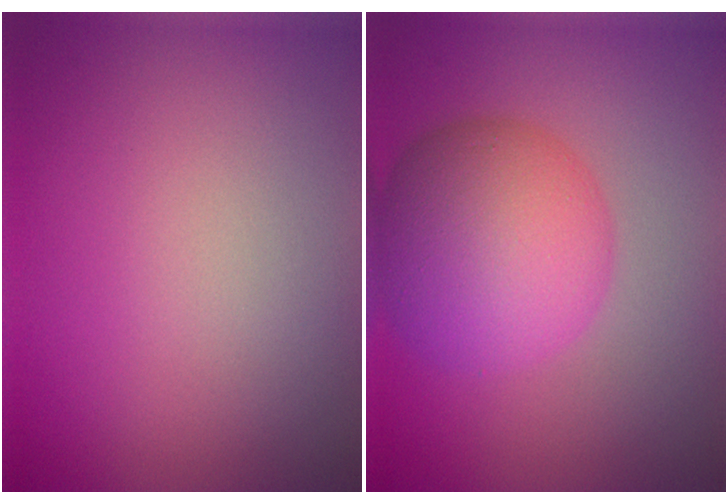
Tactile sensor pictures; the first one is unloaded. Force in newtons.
{"total": 8.6, "press": 8.6, "slide": 0.1}